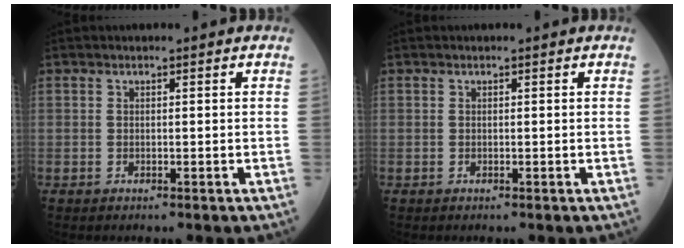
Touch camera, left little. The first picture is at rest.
{"total": 0.0}